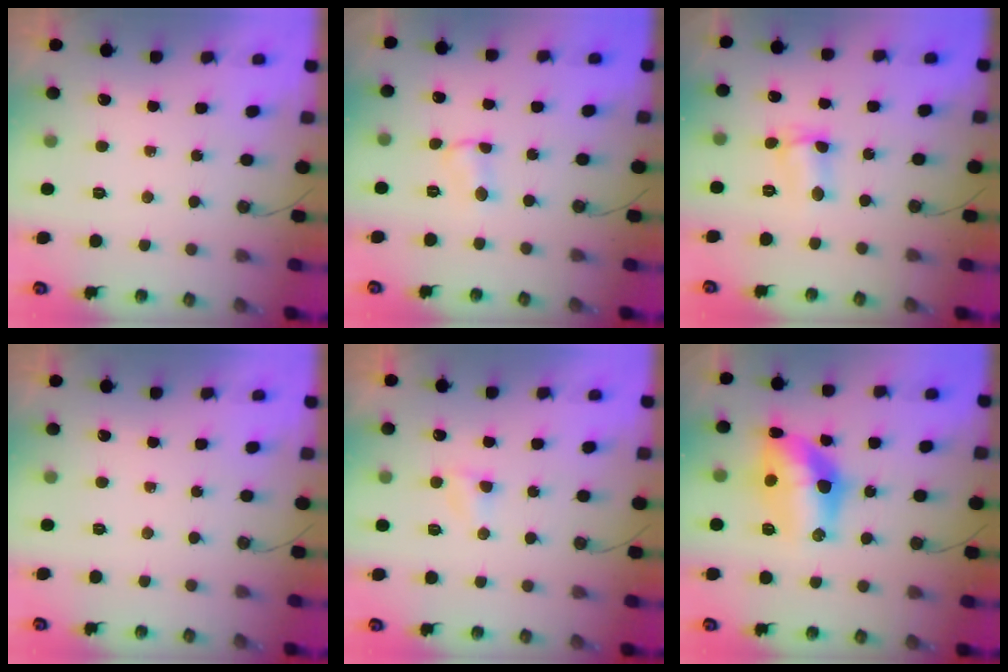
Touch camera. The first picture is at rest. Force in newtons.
{"total": 2.8, "press": 2.8, "slide": 0.4}
{"total": 5.1, "press": 3.8, "slide": 3.4}
{"total": 0.0}
{"total": 2.7, "press": 2.7, "slide": 0.3}
{"total": 14.6, "press": 14.0, "slide": 4.0}